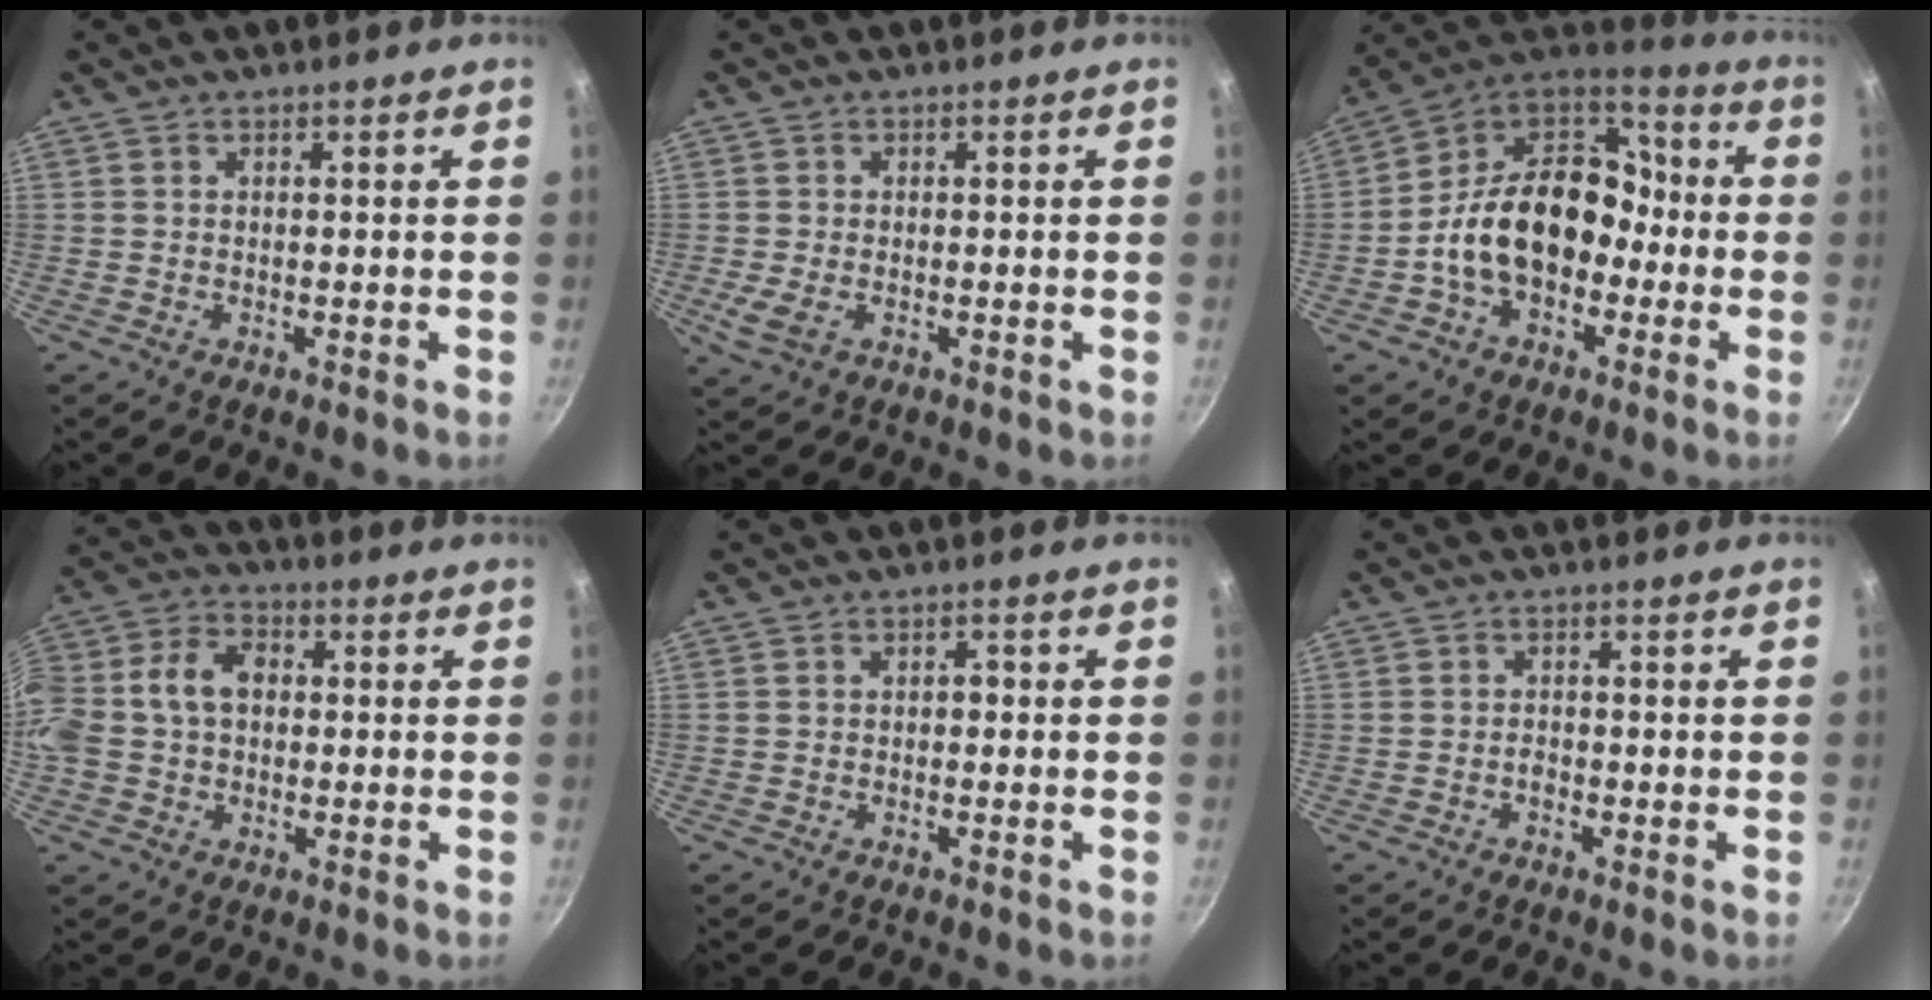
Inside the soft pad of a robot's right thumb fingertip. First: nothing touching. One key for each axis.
{"total": 3.7, "fx": -0.9, "fy": 2.3, "fz": 2.8, "tx": -0.055, "ty": -0.007, "tz": -0.016}
{"total": 19.5, "fx": -3.6, "fy": 14.0, "fz": 13.1, "tx": -0.180, "ty": 0.068, "tz": -0.072}
{"total": 14.1, "fx": 0.5, "fy": 10.6, "fz": 9.2, "tx": -0.173, "ty": 0.038, "tz": -0.004}
{"total": 1.3, "fx": -0.2, "fy": 0.9, "fz": 0.8, "tx": -0.011, "ty": 0.007, "tz": -0.005}
{"total": 1.2, "fx": -0.6, "fy": 0.7, "fz": 0.8, "tx": -0.015, "ty": 0.006, "tz": -0.013}